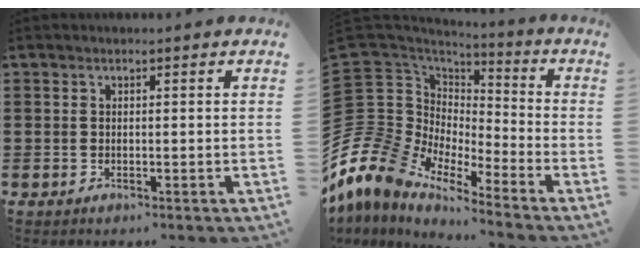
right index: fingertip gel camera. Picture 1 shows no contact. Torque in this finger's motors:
{"motor_torque": [-1.11, 1.03, -1.05, -0.21]}